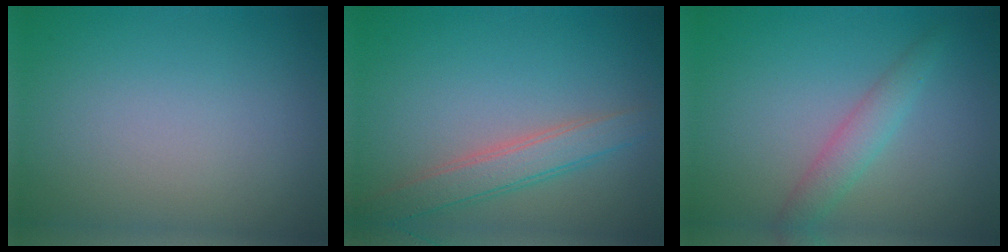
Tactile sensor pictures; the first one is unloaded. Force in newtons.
{"total": 3.2, "press": 3.2, "slide": 0.1}
{"total": 2.2, "press": 2.2, "slide": 0.0}